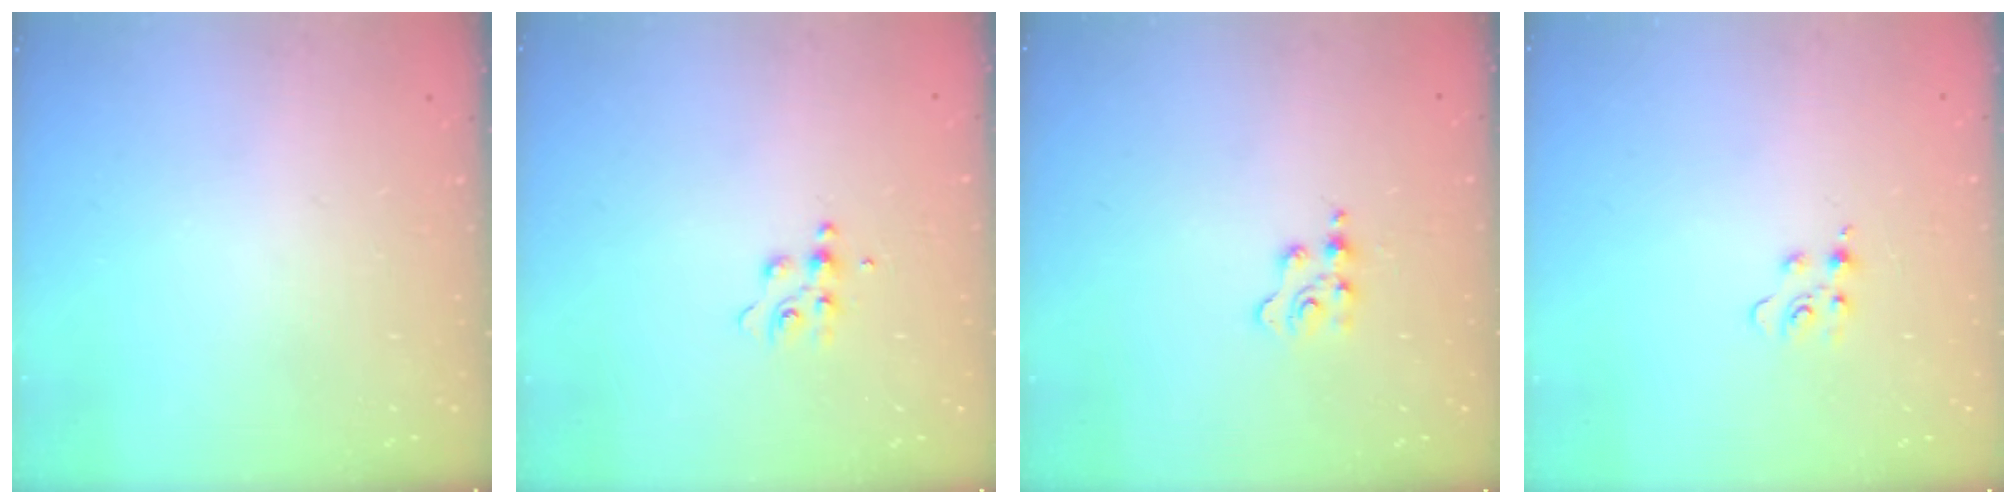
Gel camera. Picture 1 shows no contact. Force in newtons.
{"total": 5.6, "press": 5.5, "slide": 0.8}
{"total": 2.3, "press": 2.3, "slide": 0.3}
{"total": 4.3, "press": 4.3, "slide": 0.5}